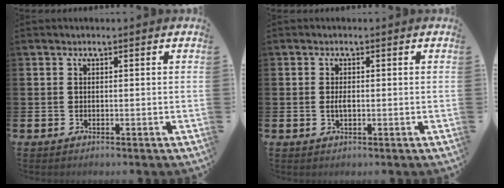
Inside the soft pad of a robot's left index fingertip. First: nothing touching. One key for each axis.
{"total": 1.4, "fx": -0.1, "fy": 0.6, "fz": 1.2, "tx": -0.024, "ty": 0.003, "tz": -0.004}